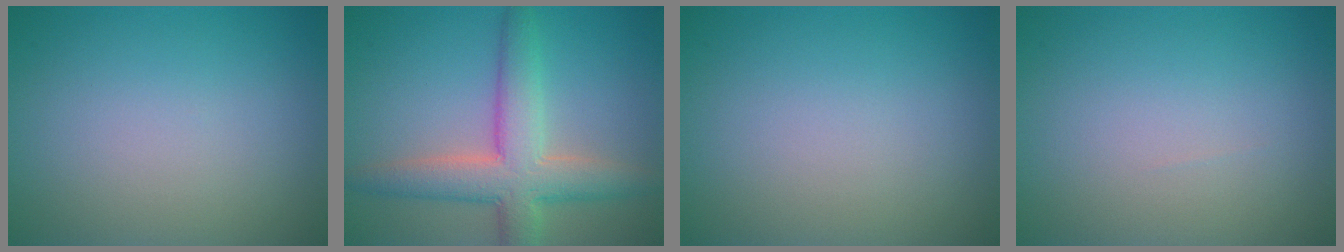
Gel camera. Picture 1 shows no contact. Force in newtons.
{"total": 6.2, "press": 6.2, "slide": 0.5}
{"total": 0.0}
{"total": 0.0}